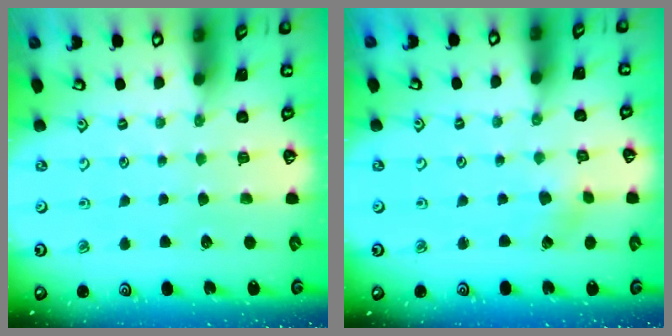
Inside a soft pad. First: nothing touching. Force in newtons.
{"total": 2.0, "press": 2.0, "slide": 0.3}